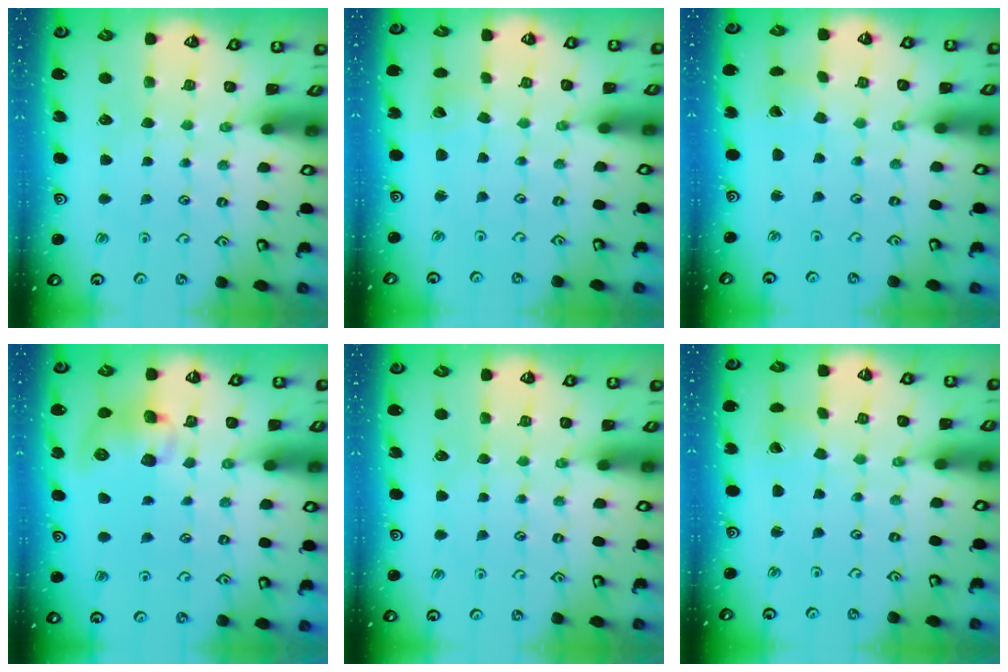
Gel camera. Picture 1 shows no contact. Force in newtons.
{"total": 1.6, "press": 1.6, "slide": 0.1}
{"total": 1.7, "press": 1.7, "slide": 0.1}
{"total": 9.9, "press": 9.8, "slide": 1.3}
{"total": 0.0}
{"total": 1.7, "press": 1.7, "slide": 0.0}